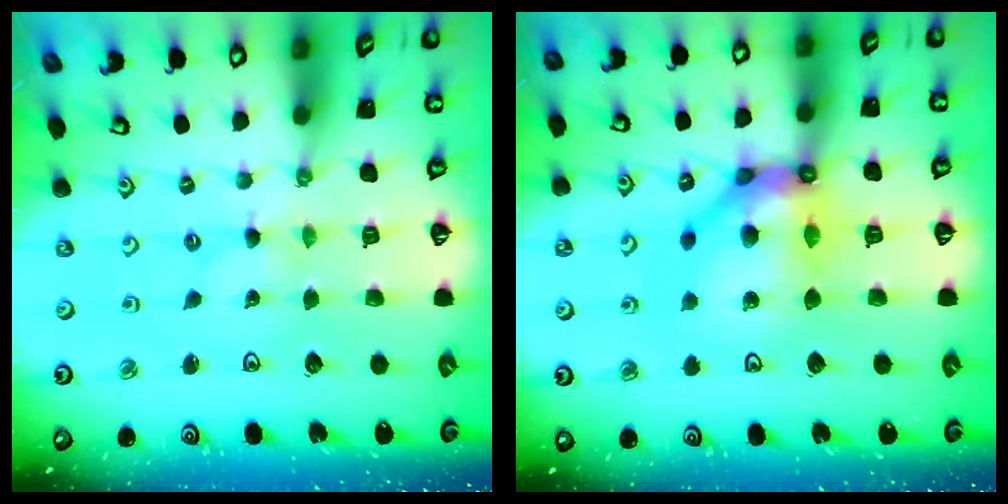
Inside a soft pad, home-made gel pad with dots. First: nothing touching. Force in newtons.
{"total": 14.4, "press": 14.2, "slide": 2.8}